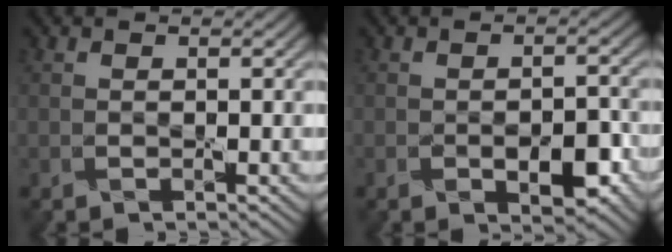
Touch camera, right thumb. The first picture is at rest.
{"total": 4.9, "force": [-1.9, 2.5, 3.8], "torque": [-0.055, -0.005, -0.026]}